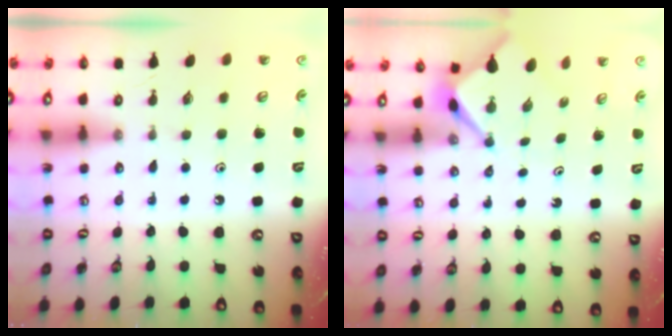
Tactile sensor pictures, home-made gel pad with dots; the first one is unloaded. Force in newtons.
{"total": 3.1, "press": 3.1, "slide": 0.2}